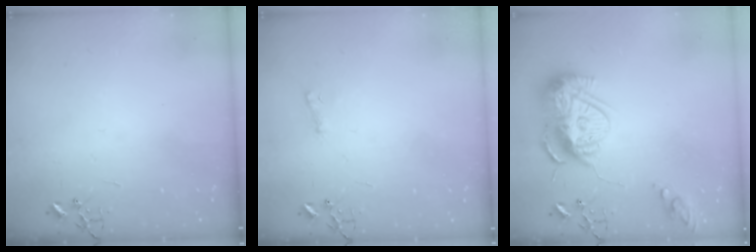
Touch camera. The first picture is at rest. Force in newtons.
{"total": 5.5, "press": 5.5, "slide": 0.7}
{"total": 16.0, "press": 16.0, "slide": 1.5}